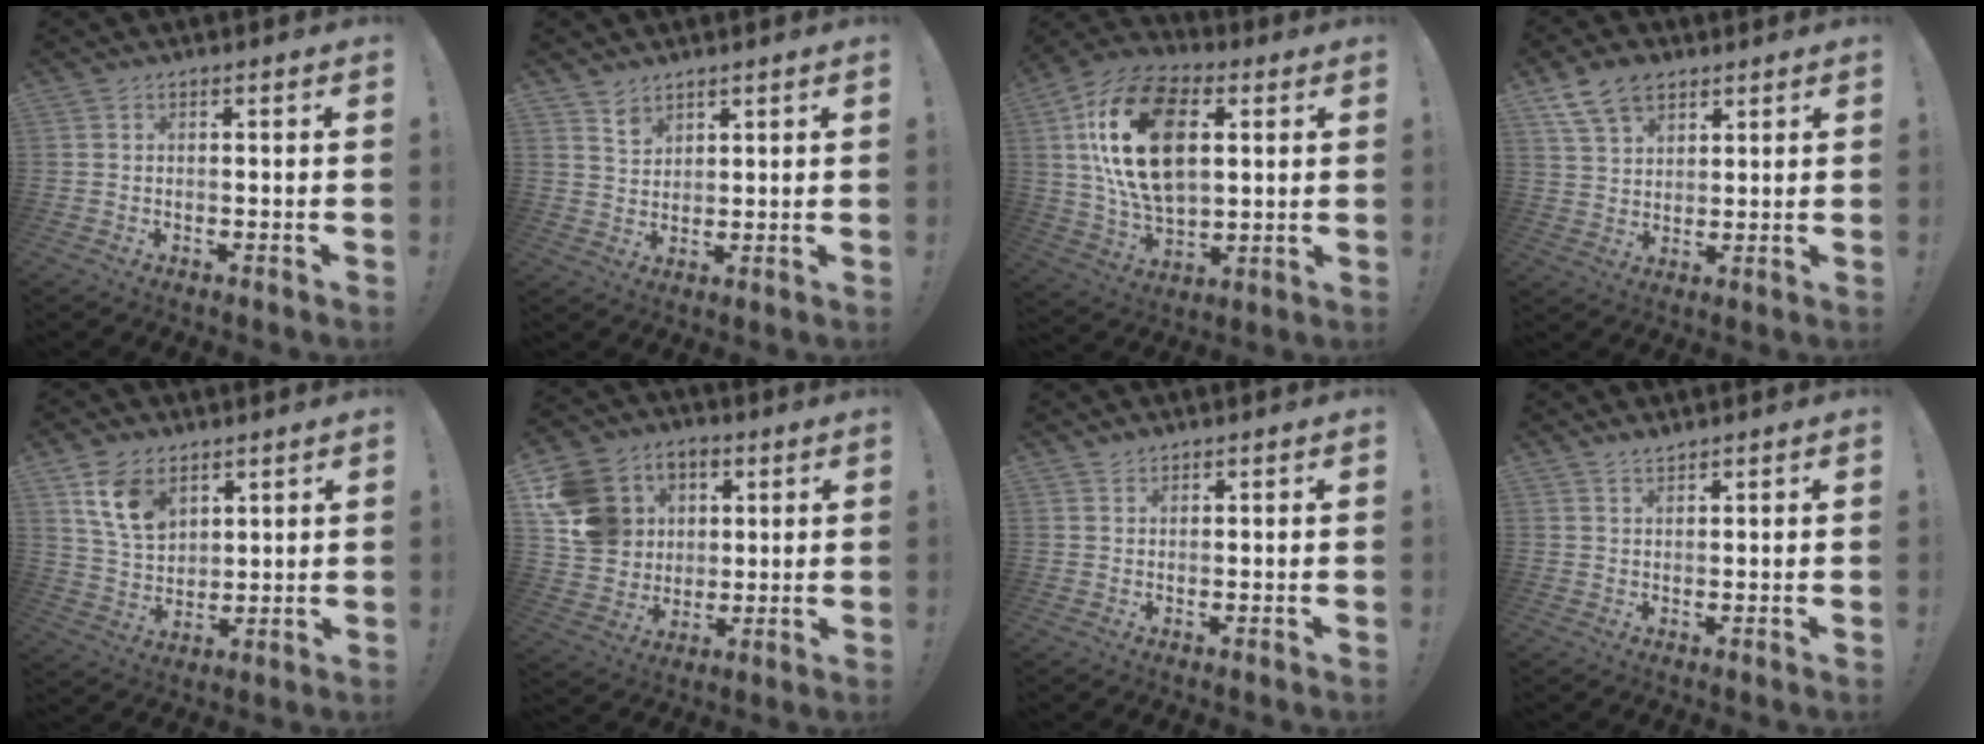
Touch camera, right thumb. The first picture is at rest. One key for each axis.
{"total": 4.3, "fx": 3.6, "fy": 2.2, "fz": 0.7, "tx": -0.009, "ty": -0.027, "tz": 0.066}
{"total": 24.1, "fx": 6.0, "fy": 14.6, "fz": 18.2, "tx": -0.335, "ty": -0.008, "tz": 0.103}
{"total": 10.2, "fx": 6.6, "fy": 6.4, "fz": 4.5, "tx": -0.077, "ty": -0.025, "tz": 0.129}
{"total": 11.9, "fx": 6.5, "fy": 7.8, "fz": 6.2, "tx": -0.116, "ty": -0.018, "tz": 0.132}
{"total": 15.8, "fx": 4.1, "fy": 14.3, "fz": 5.4, "tx": -0.079, "ty": -0.007, "tz": 0.107}
{"total": 1.3, "fx": 1.2, "fy": 0.6, "fz": 0.3, "tx": -0.005, "ty": -0.005, "tz": 0.023}
{"total": 1.9, "fx": 1.8, "fy": 0.3, "fz": 0.5, "tx": -0.011, "ty": -0.009, "tz": 0.032}